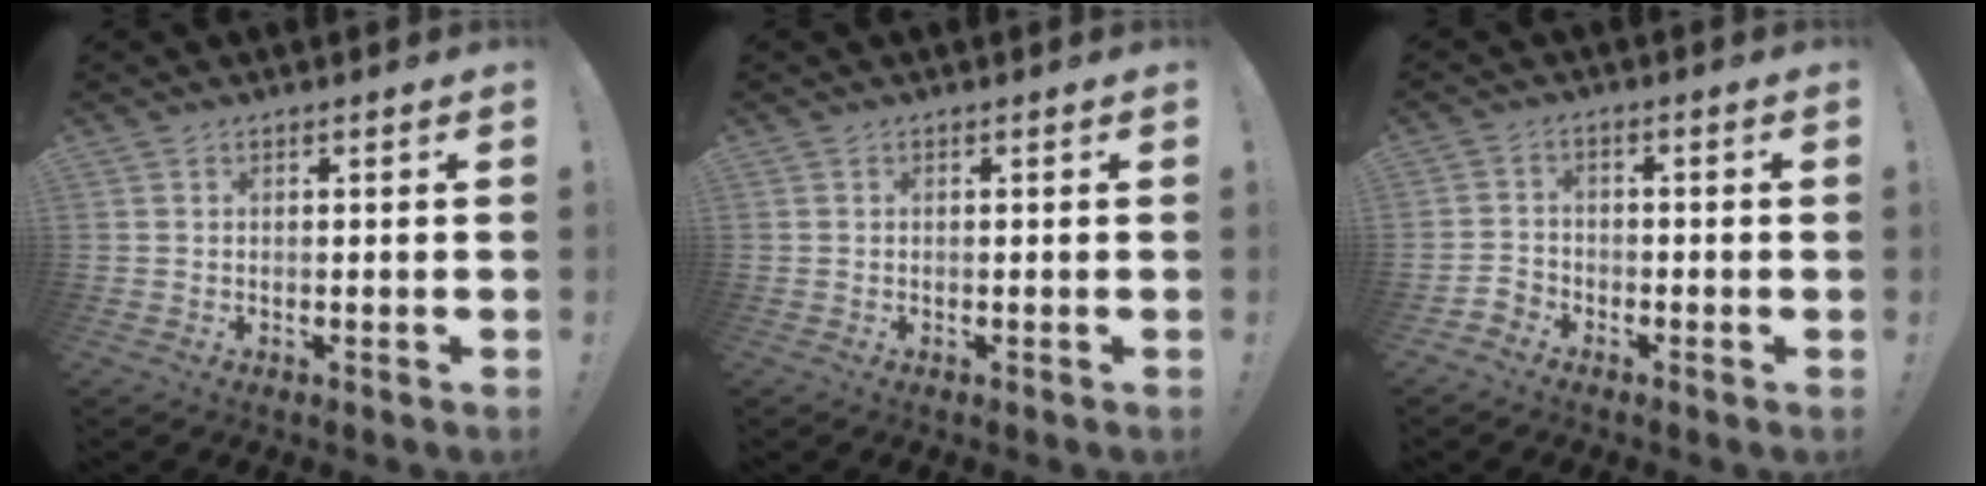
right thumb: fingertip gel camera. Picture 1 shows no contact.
{"total": 0.0}
{"total": 3.7, "force": [-3.2, 1.7, 0.7], "torque": [-0.021, 0.008, -0.063]}